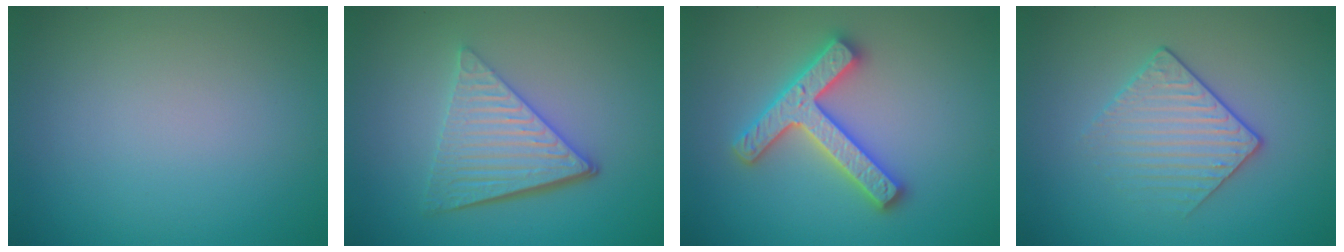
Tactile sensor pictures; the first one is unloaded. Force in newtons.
{"total": 5.8, "press": 4.1, "slide": 4.1}
{"total": 4.7, "press": 4.6, "slide": 0.8}
{"total": 2.4, "press": 2.1, "slide": 1.1}